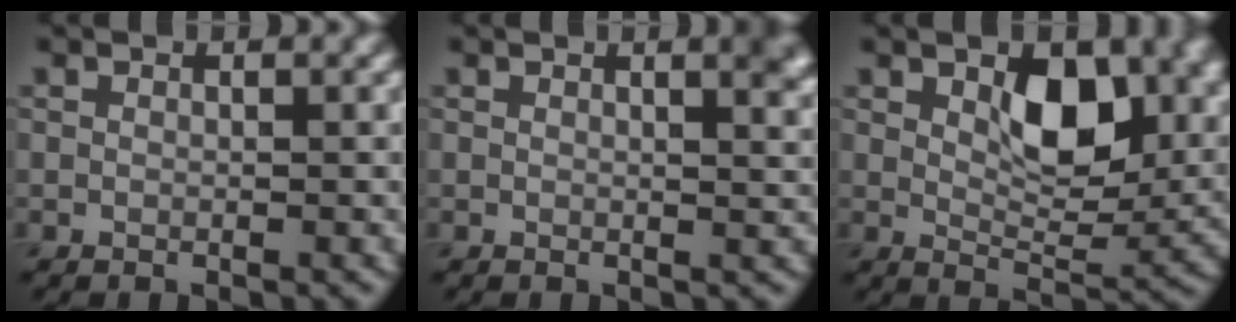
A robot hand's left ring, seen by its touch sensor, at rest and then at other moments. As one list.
[{"total": 3.0, "force": [1.5, 1.2, 2.3], "torque": [-0.008, 0.005, 0.016]}, {"total": 8.6, "force": [2.8, 4.8, 6.7], "torque": [-0.098, -0.011, 0.046]}]